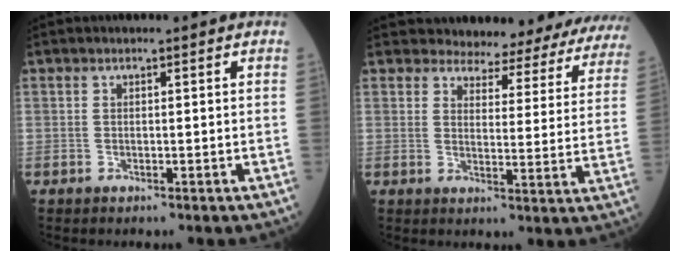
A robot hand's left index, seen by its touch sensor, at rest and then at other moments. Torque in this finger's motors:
{"motor_torque": [0.65, -0.64, 0.30, 0.08]}